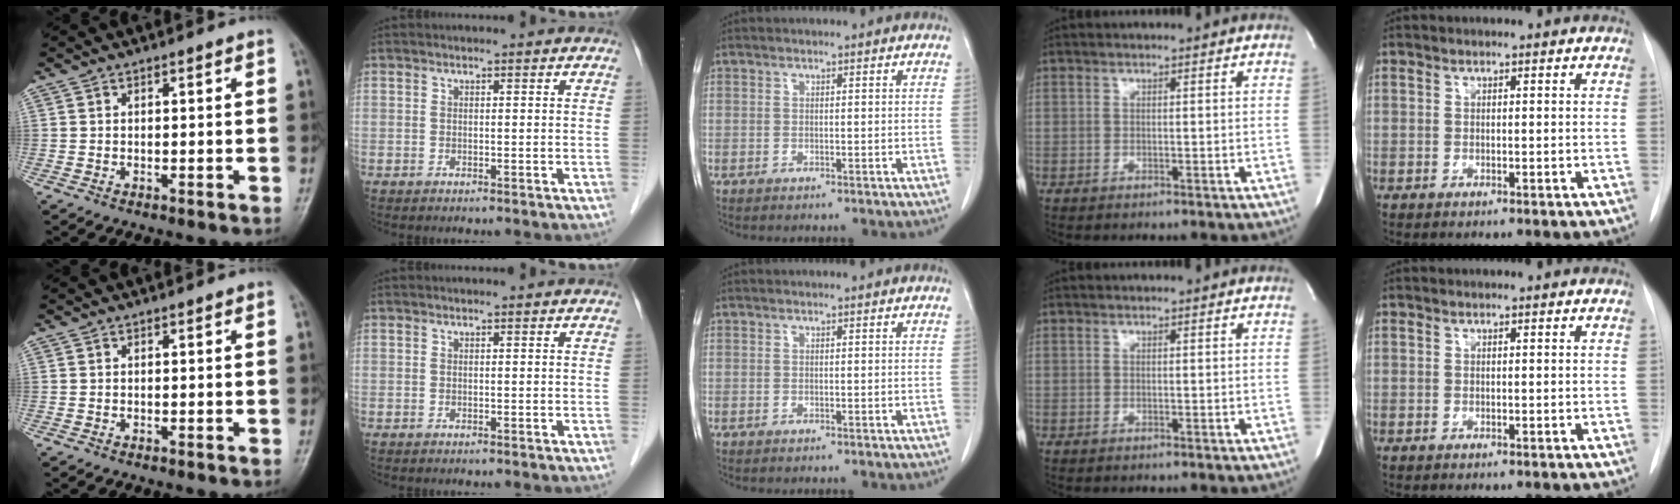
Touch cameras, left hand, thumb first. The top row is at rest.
{}